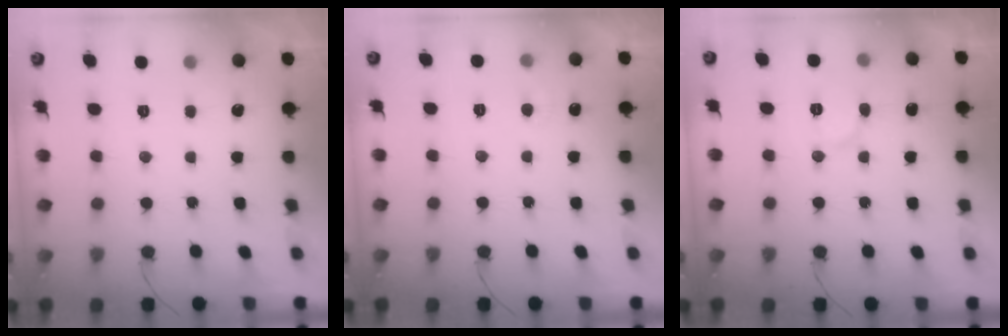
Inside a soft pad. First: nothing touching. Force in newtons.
{"total": 3.7, "press": 3.7, "slide": 0.5}
{"total": 6.9, "press": 6.9, "slide": 0.4}